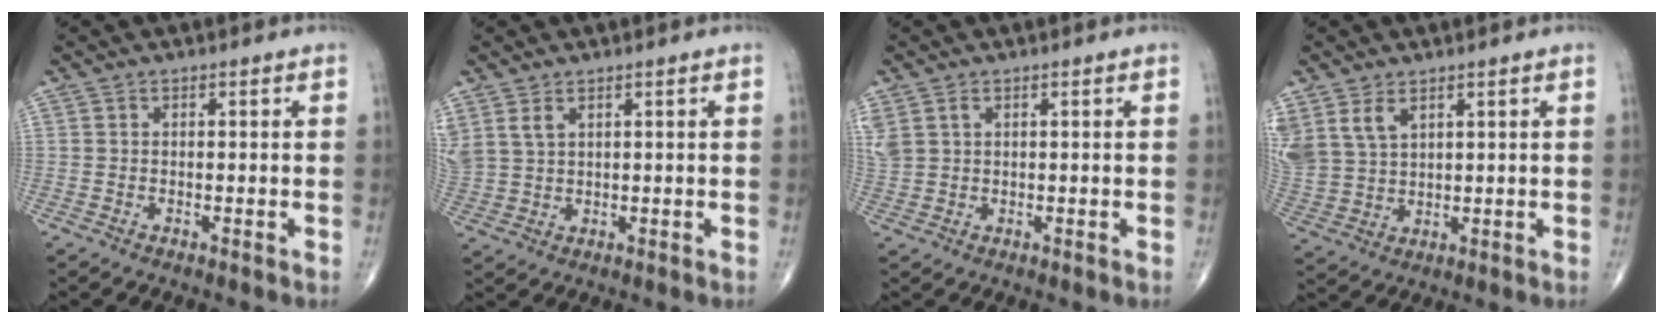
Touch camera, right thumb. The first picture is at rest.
{"total": 5.3, "force": [2.9, 3.0, 3.3], "torque": [-0.079, -0.002, 0.071]}
{"total": 4.1, "force": [1.9, 2.6, 2.5], "torque": [-0.071, 0.012, 0.051]}
{"total": 9.2, "force": [4.7, 5.7, 5.4], "torque": [-0.119, -0.009, 0.111]}